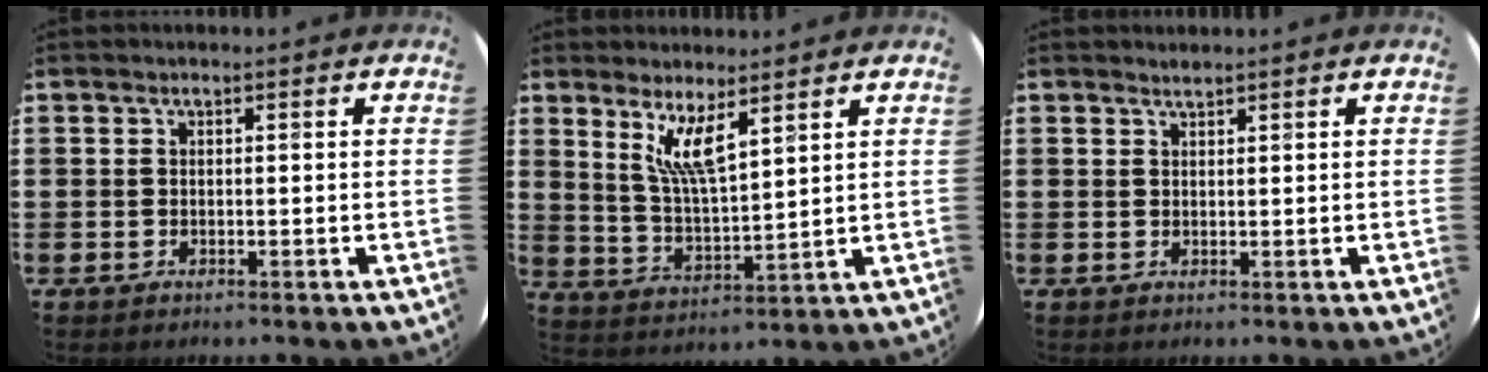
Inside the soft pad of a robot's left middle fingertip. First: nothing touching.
{"total": 6.7, "force": [4.7, 1.3, 4.6], "torque": [-0.104, -0.017, 0.080]}
{"total": 0.9, "force": [0.9, -0.1, -0.1], "torque": [0.002, 0.000, 0.017]}